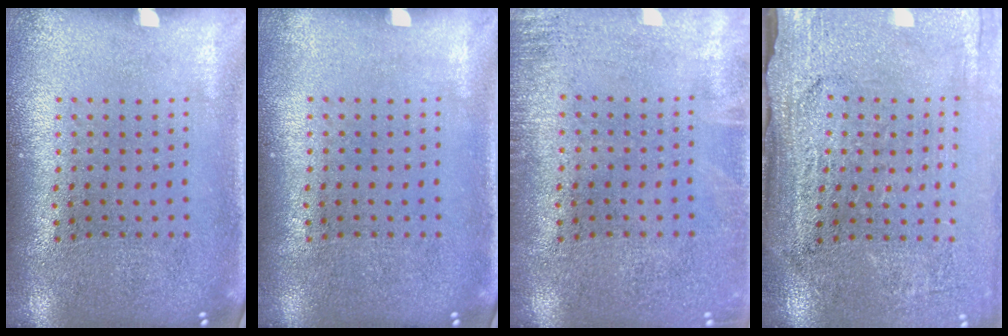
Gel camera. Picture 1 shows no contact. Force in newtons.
{"total": 0.0}
{"total": 1.4, "press": 1.4, "slide": 0.2}
{"total": 3.0, "press": 2.9, "slide": 0.8}